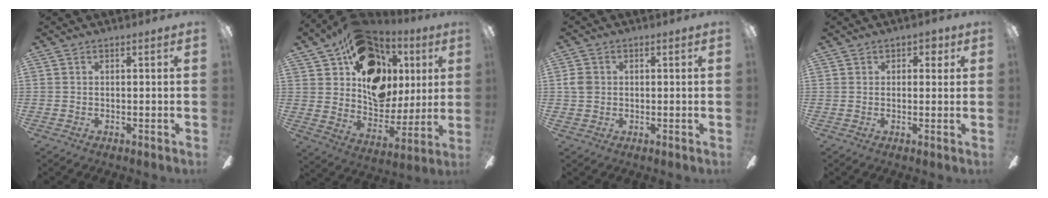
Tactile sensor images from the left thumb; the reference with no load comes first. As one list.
[{"total": 20.5, "force": [9.3, 14.8, 10.8], "torque": [-0.161, -0.047, 0.181]}, {"total": 3.5, "force": [0.2, 3.0, 1.7], "torque": [-0.025, 0.006, 0.004]}, {"total": 2.4, "force": [0.8, 1.9, 1.2], "torque": [-0.007, 0.004, 0.011]}]